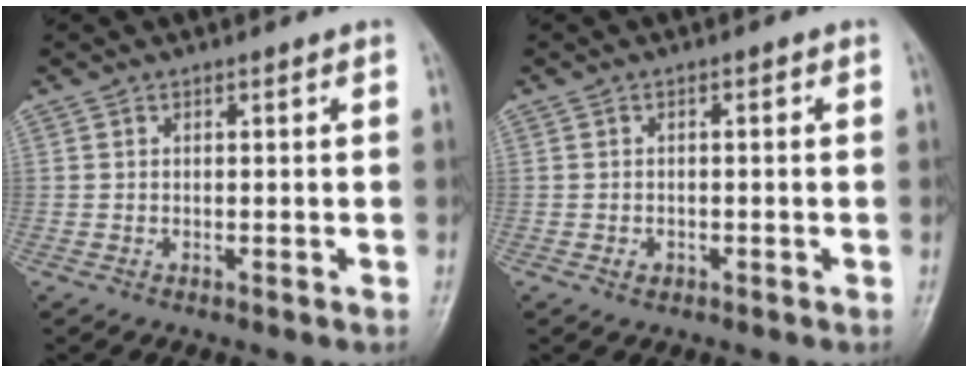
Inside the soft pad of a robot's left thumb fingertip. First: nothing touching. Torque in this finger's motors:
{"motor_torque": [-0.01, 0.03, -0.01, 0.04, 0.00]}